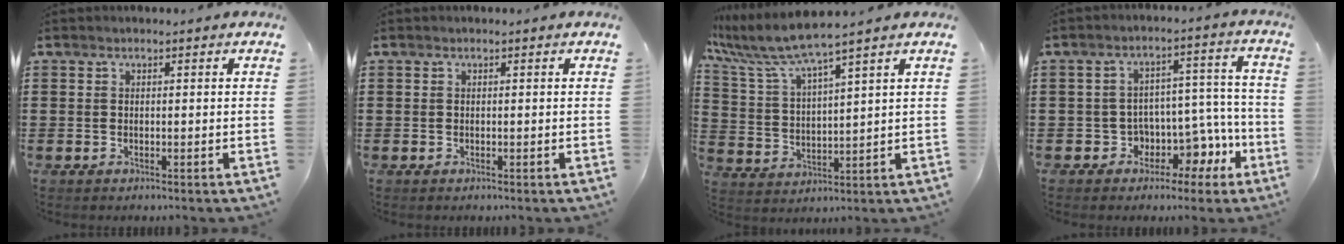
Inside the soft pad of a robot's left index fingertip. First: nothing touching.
{"total": 0.0}
{"total": 7.2, "force": [6.0, -0.1, 3.9], "torque": [-0.101, -0.031, 0.100]}
{"total": 6.0, "force": [-2.3, 5.2, 2.0], "torque": [-0.046, -0.006, -0.039]}